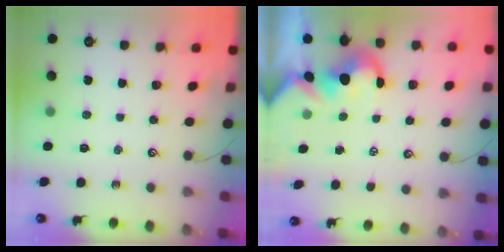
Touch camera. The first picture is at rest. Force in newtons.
{"total": 3.0, "press": 2.8, "slide": 1.1}